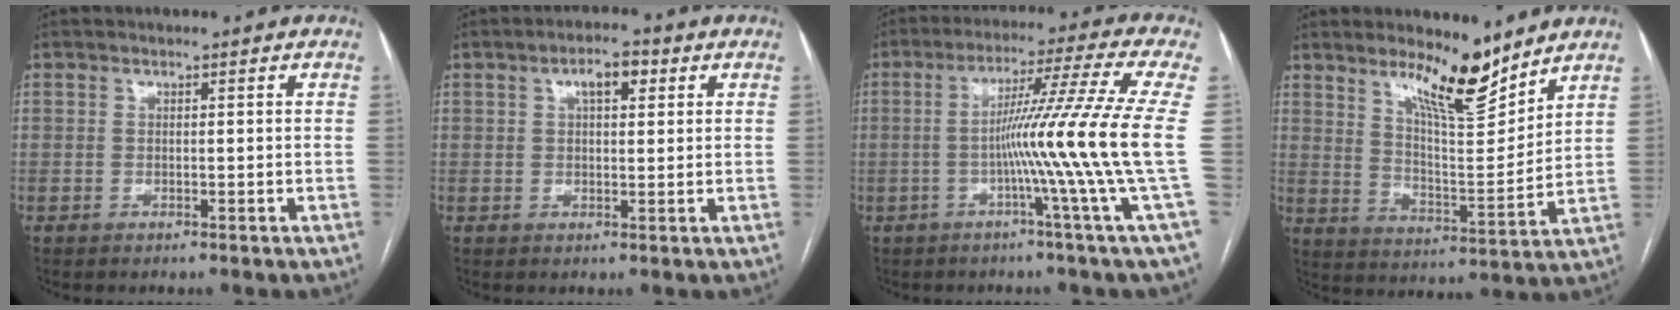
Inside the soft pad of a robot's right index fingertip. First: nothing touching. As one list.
[{"total": 4.4, "force": [1.8, 1.7, 3.7], "torque": [-0.062, 0.013, 0.028]}, {"total": 14.8, "force": [-1.9, -4.4, 14.0], "torque": [-0.214, -0.005, -0.036]}, {"total": 11.1, "force": [8.6, 1.6, 6.9], "torque": [-0.113, -0.018, 0.151]}]